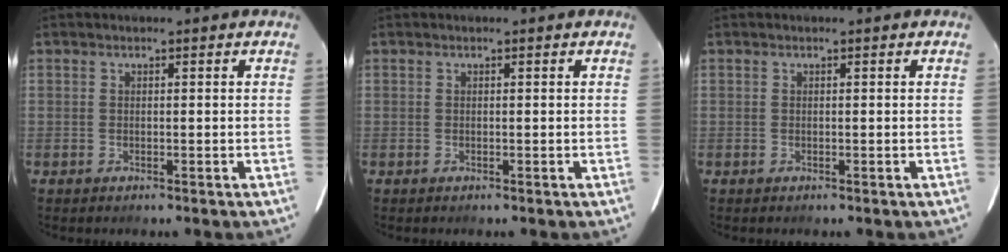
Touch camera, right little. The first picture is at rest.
{"total": 0.0}
{"total": 0.0}